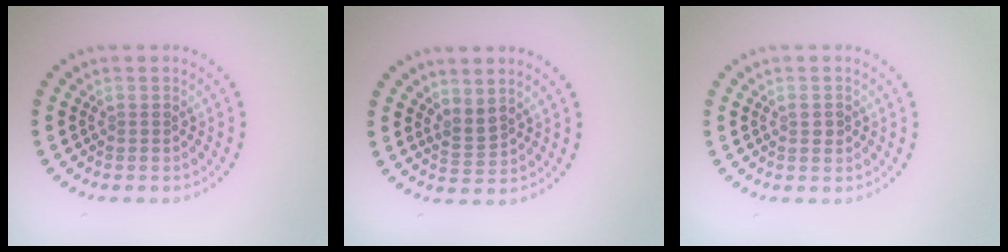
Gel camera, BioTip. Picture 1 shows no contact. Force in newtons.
{"total": 1.7, "press": 1.2, "slide": 1.1}
{"total": 1.1, "press": 1.1, "slide": 0.1}